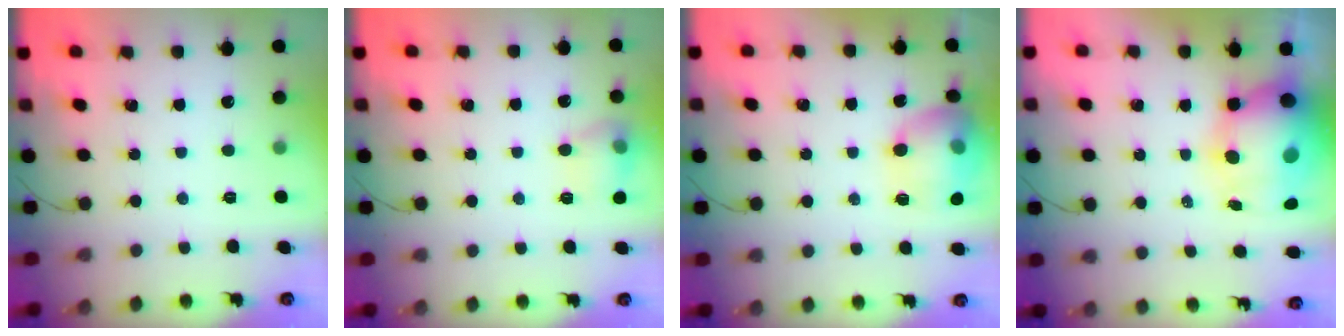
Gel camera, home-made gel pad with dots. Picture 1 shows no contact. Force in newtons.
{"total": 10.2, "press": 10.2, "slide": 0.5}
{"total": 16.4, "press": 16.3, "slide": 1.5}
{"total": 16.2, "press": 15.7, "slide": 3.8}